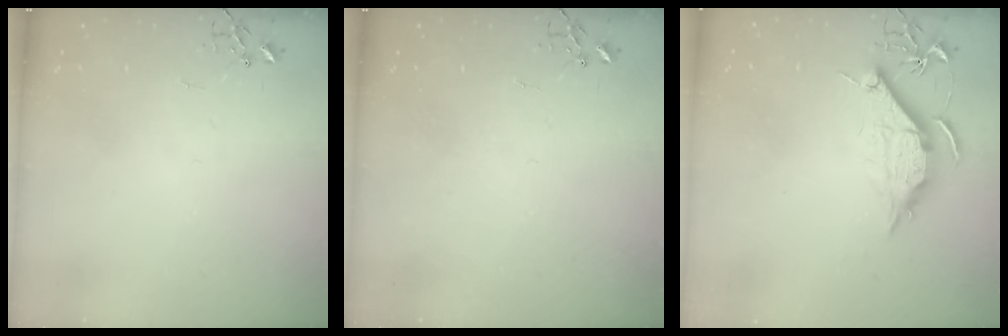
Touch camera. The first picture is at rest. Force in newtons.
{"total": 0.0}
{"total": 11.6, "press": 11.6, "slide": 0.6}